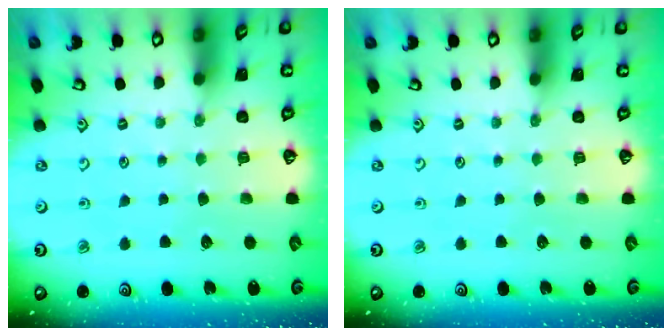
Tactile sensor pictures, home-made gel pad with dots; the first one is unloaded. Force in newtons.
{"total": 0.0}